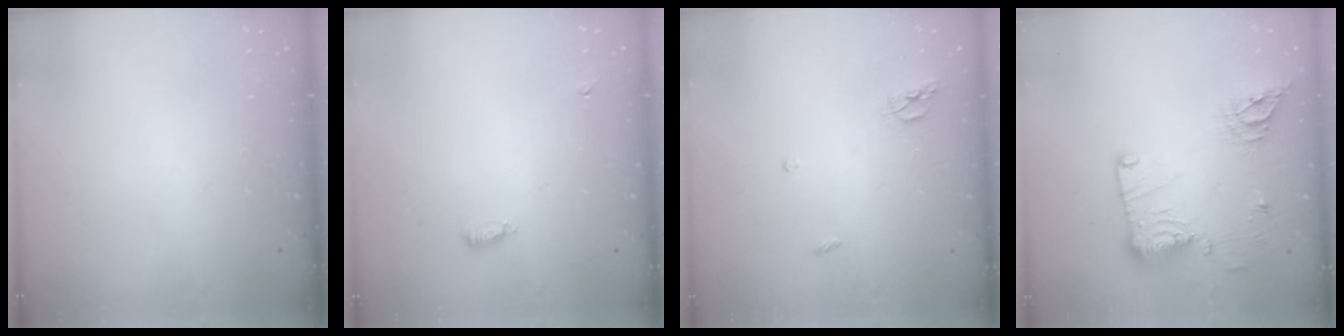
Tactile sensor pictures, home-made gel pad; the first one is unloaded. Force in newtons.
{"total": 8.9, "press": 6.0, "slide": 6.5}
{"total": 5.6, "press": 5.6, "slide": 0.4}
{"total": 15.4, "press": 15.3, "slide": 1.5}